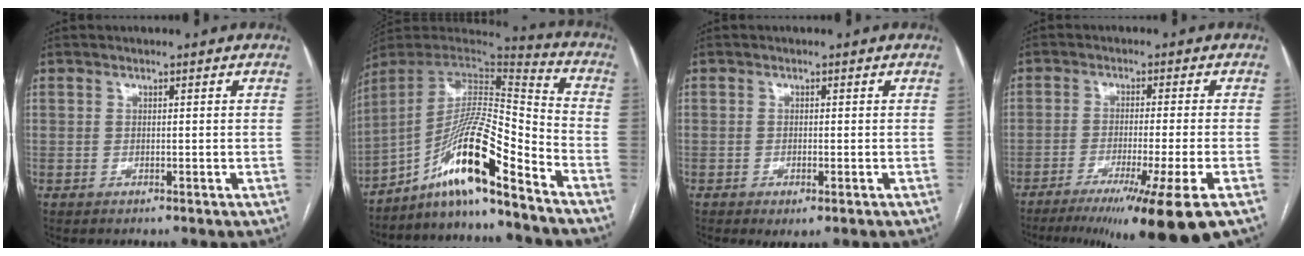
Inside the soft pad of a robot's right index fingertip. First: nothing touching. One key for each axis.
{"total": 15.9, "fx": -10.5, "fy": 0.4, "fz": 12.0, "tx": -0.216, "ty": 0.014, "tz": -0.184}
{"total": 2.3, "fx": -1.1, "fy": 0.6, "fz": 1.8, "tx": -0.025, "ty": -0.004, "tz": -0.011}
{"total": 15.2, "fx": -10.4, "fy": -1.8, "fz": 10.9, "tx": -0.136, "ty": -0.048, "tz": -0.160}